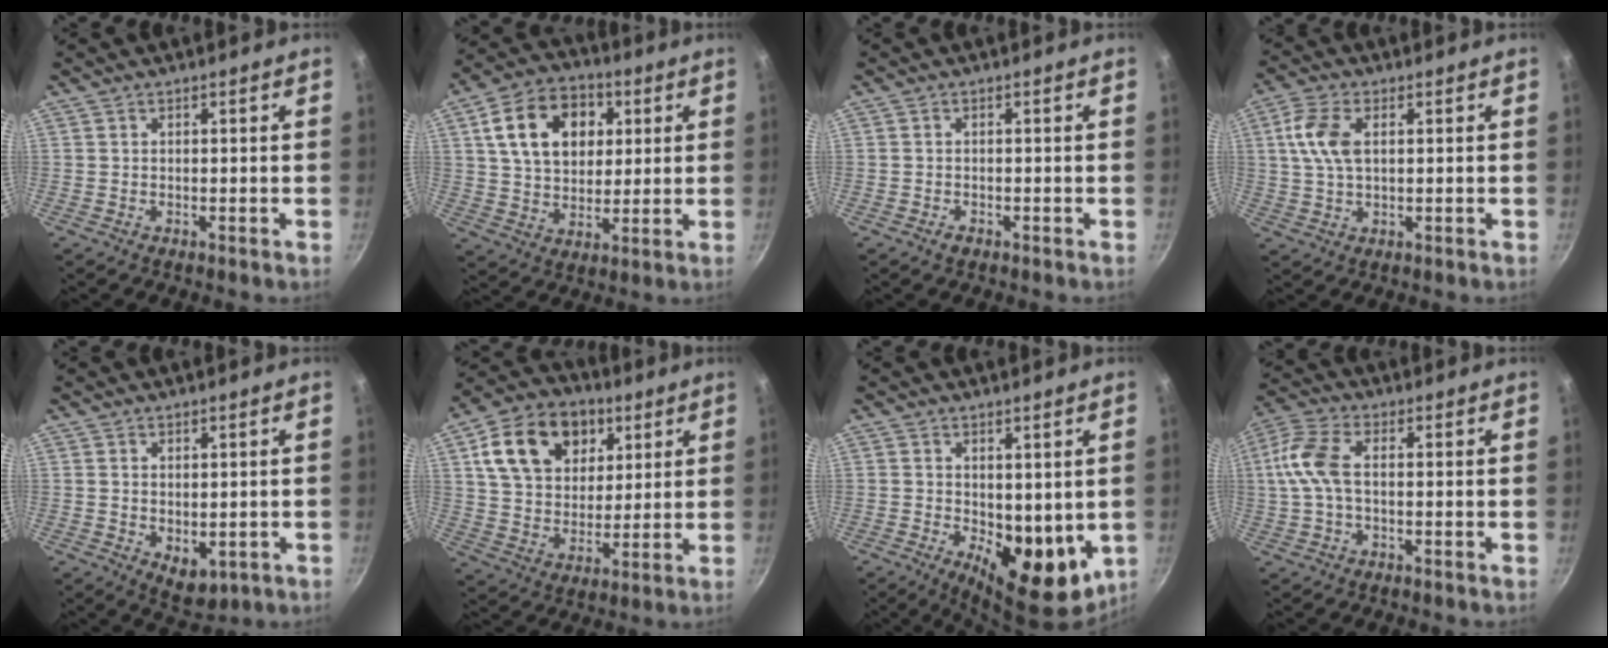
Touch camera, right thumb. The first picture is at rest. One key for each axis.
{"total": 16.2, "fx": 4.6, "fy": 11.6, "fz": 10.4, "tx": -0.148, "ty": 0.005, "tz": 0.070}
{"total": 1.3, "fx": -0.8, "fy": 0.8, "fz": 0.6, "tx": -0.012, "ty": 0.005, "tz": -0.016}
{"total": 7.7, "fx": 1.7, "fy": 4.3, "fz": 6.1, "tx": -0.122, "ty": 0.008, "tz": 0.029}
{"total": 5.3, "fx": -0.5, "fy": 3.4, "fz": 4.1, "tx": -0.049, "ty": -0.013, "tz": 0.004}
{"total": 18.7, "fx": 7.2, "fy": 13.5, "fz": 10.8, "tx": -0.162, "ty": -0.005, "tz": 0.117}
{"total": 11.8, "fx": -0.7, "fy": 6.3, "fz": 10.0, "tx": -0.106, "ty": -0.024, "tz": 0.003}
{"total": 9.5, "fx": 0.3, "fy": 5.2, "fz": 7.9, "tx": -0.178, "ty": 0.022, "tz": -0.007}